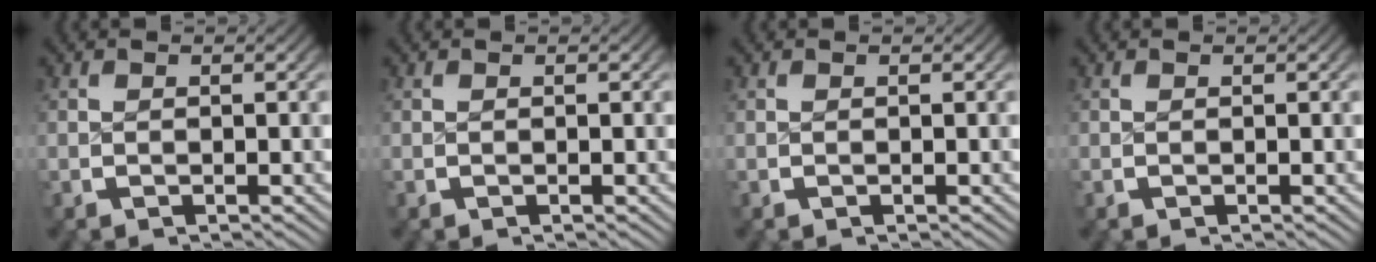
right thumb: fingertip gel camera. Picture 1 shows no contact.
{"total": 0.0}
{"total": 0.0}
{"total": 0.0}